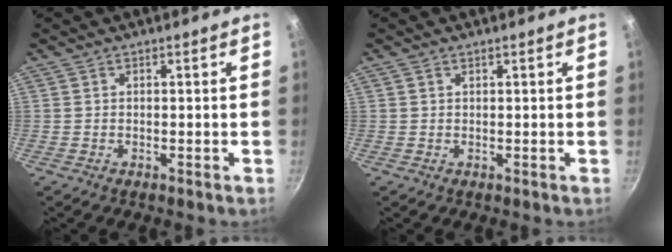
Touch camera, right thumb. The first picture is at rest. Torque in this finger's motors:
{"motor_torque": [0.26, -0.43, -0.07, 0.11, -0.02]}